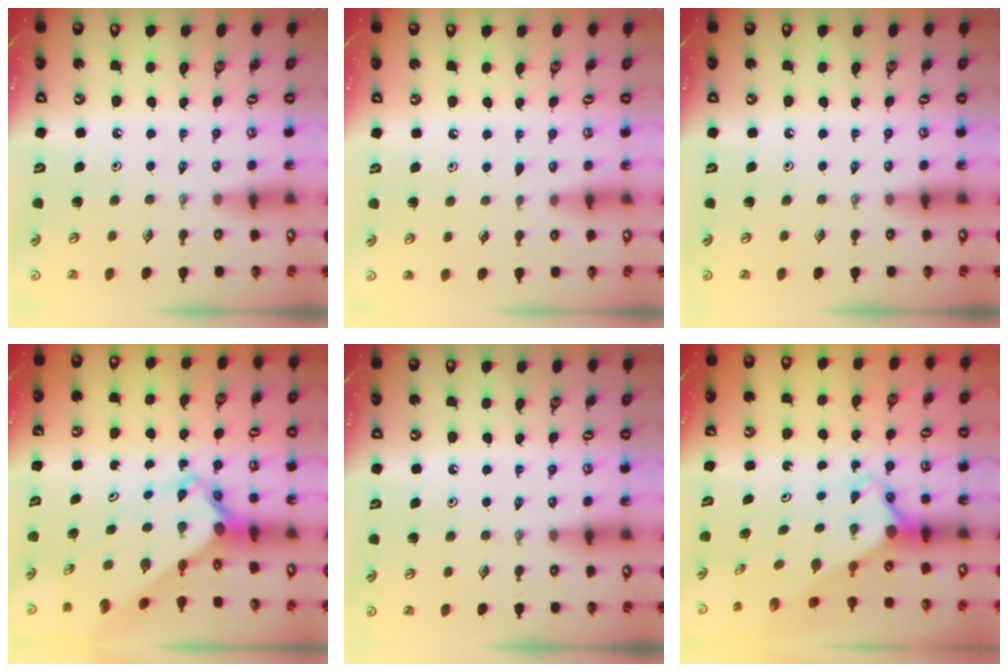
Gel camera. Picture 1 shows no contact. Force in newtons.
{"total": 2.9, "press": 2.9, "slide": 0.4}
{"total": 0.0}
{"total": 3.5, "press": 3.5, "slide": 0.3}
{"total": 0.0}
{"total": 2.9, "press": 2.9, "slide": 0.2}